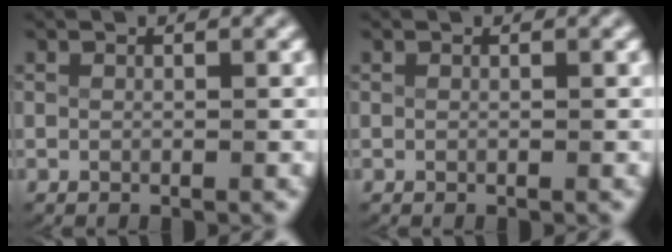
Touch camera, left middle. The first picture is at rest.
{"total": 0.0}